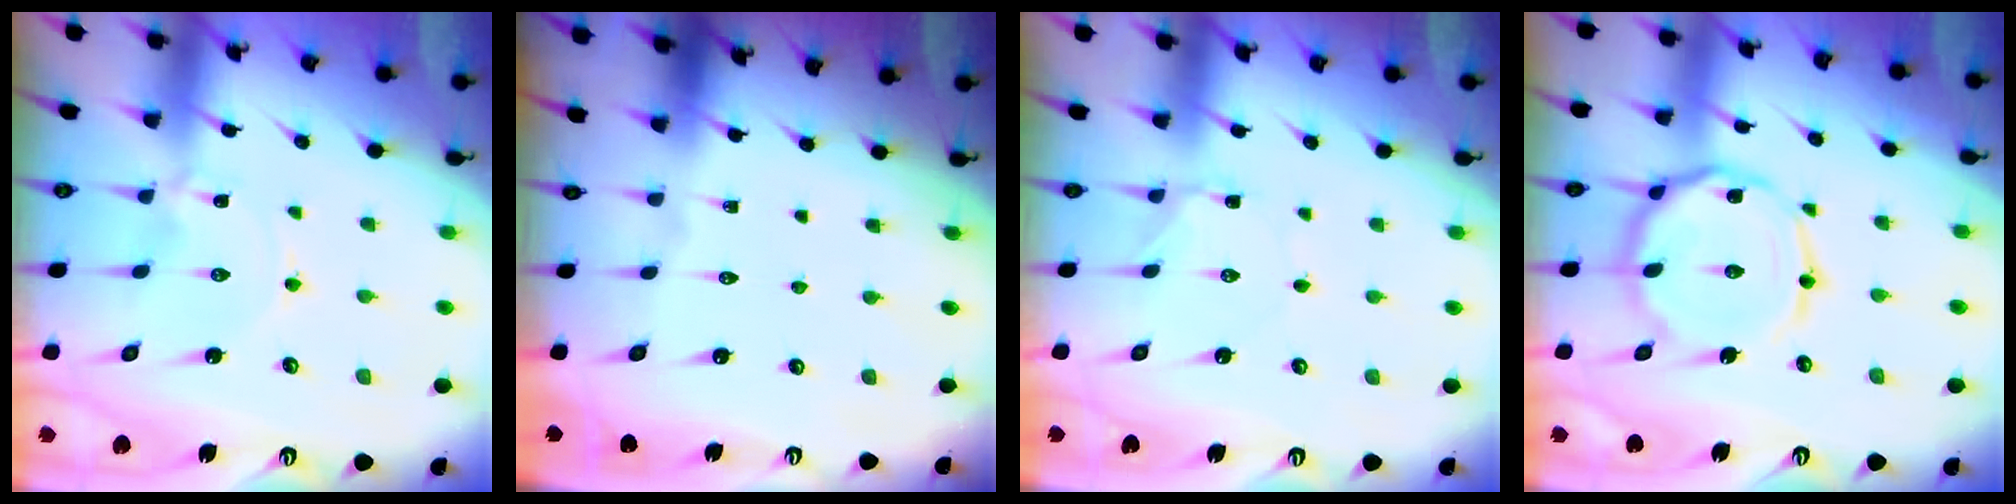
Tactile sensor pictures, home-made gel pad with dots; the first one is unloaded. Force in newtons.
{"total": 0.0}
{"total": 3.5, "press": 3.5, "slide": 0.3}
{"total": 13.5, "press": 13.5, "slide": 0.9}